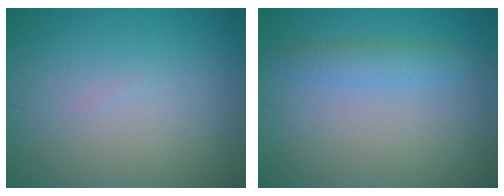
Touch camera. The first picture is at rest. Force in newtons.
{"total": 2.0, "press": 2.0, "slide": 0.1}